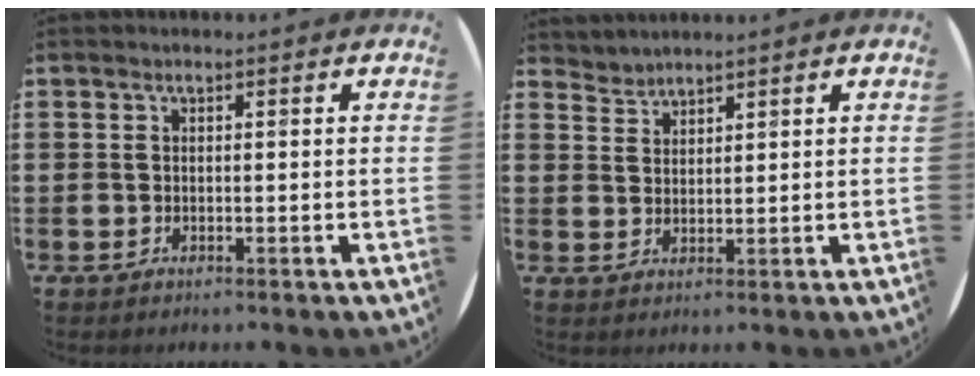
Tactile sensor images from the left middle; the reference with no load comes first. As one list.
[{"total": 2.2, "force": [2.1, 0.0, -0.7], "torque": [0.009, -0.004, 0.041]}]